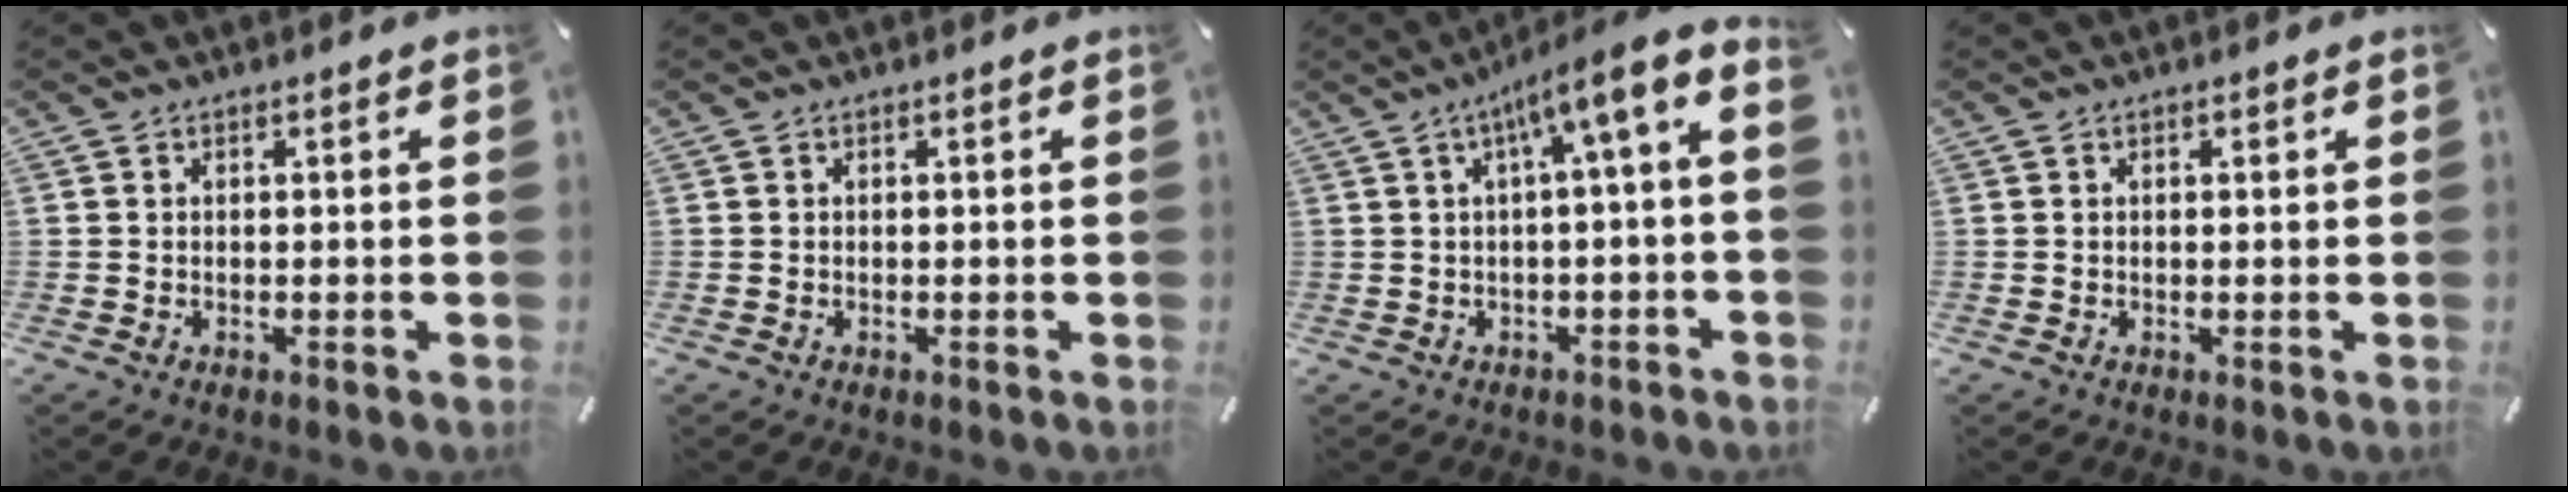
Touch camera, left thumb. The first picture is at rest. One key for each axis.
{"total": 0.0}
{"total": 8.4, "fx": 2.6, "fy": 0.4, "fz": 8.0, "tx": -0.135, "ty": -0.032, "tz": 0.040}
{"total": 0.6, "fx": 0.2, "fy": 0.4, "fz": 0.4, "tx": -0.009, "ty": 0.002, "tz": 0.004}